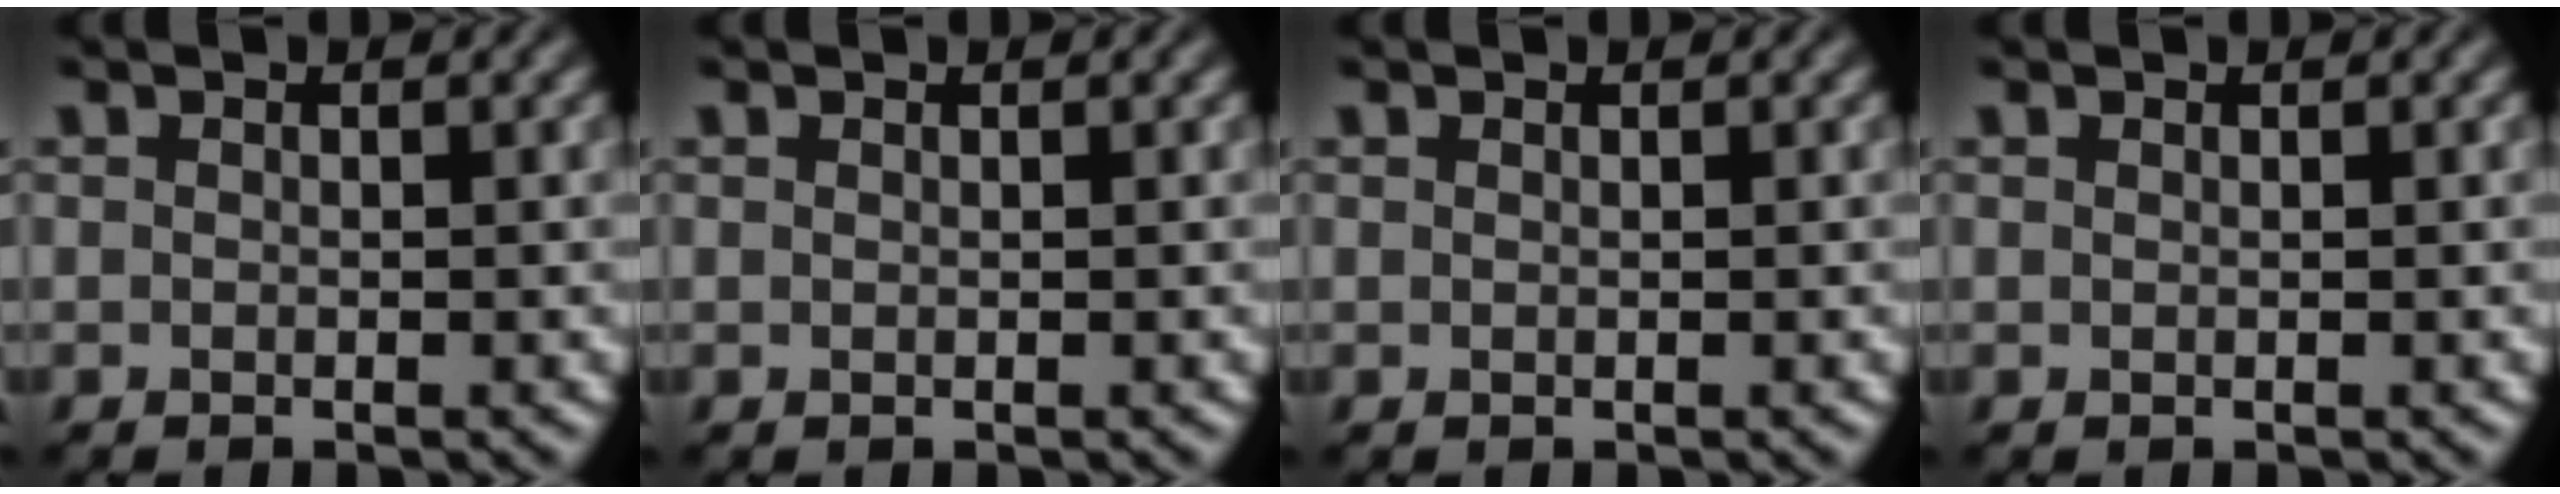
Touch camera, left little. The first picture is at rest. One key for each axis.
{"total": 0.0}
{"total": 0.0}
{"total": 0.0}